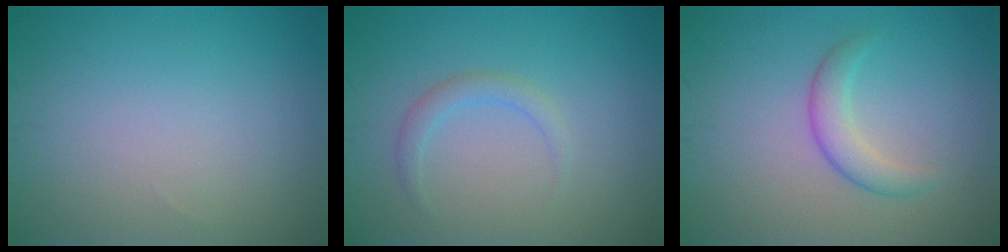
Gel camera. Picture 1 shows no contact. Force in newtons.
{"total": 1.5, "press": 1.5, "slide": 0.1}
{"total": 2.3, "press": 2.3, "slide": 0.0}